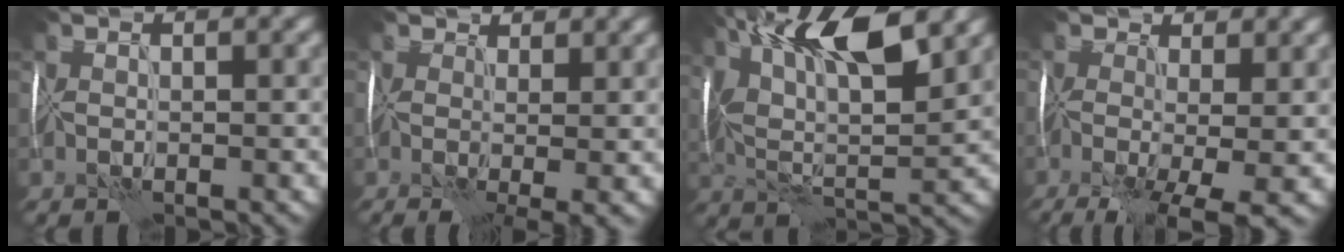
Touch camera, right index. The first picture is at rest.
{"total": 6.4, "force": [0.3, 3.4, 5.4], "torque": [-0.083, 0.007, 0.016]}
{"total": 11.5, "force": [5.6, 4.2, 9.1], "torque": [-0.170, 0.017, 0.092]}
{"total": 11.6, "force": [-3.9, 5.2, 9.6], "torque": [-0.175, -0.017, -0.027]}